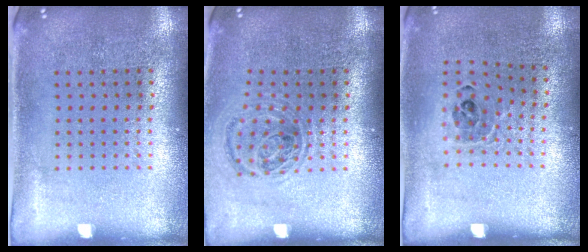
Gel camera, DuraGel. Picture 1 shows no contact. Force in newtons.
{"total": 1.0, "press": 0.9, "slide": 0.2}
{"total": 0.9, "press": 0.8, "slide": 0.3}